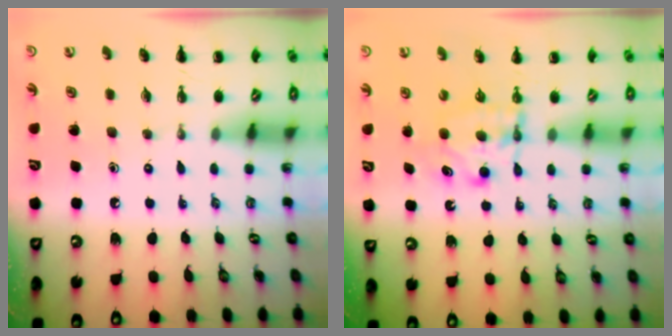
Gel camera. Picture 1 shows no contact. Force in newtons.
{"total": 6.4, "press": 6.4, "slide": 0.5}